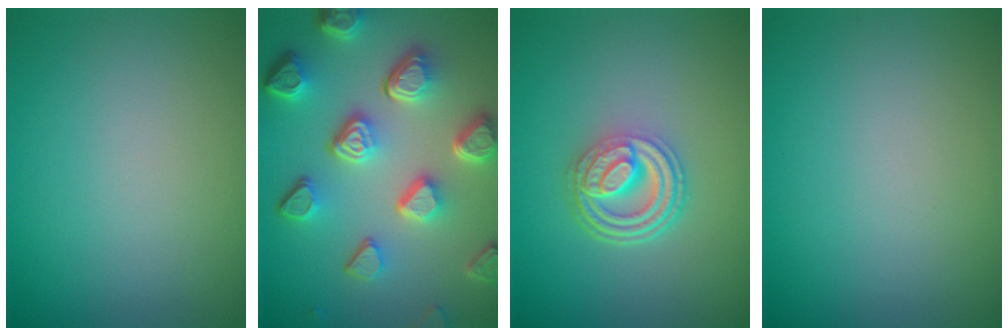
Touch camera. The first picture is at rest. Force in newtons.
{"total": 7.7, "press": 5.6, "slide": 5.3}
{"total": 4.8, "press": 3.4, "slide": 3.4}
{"total": 0.0}